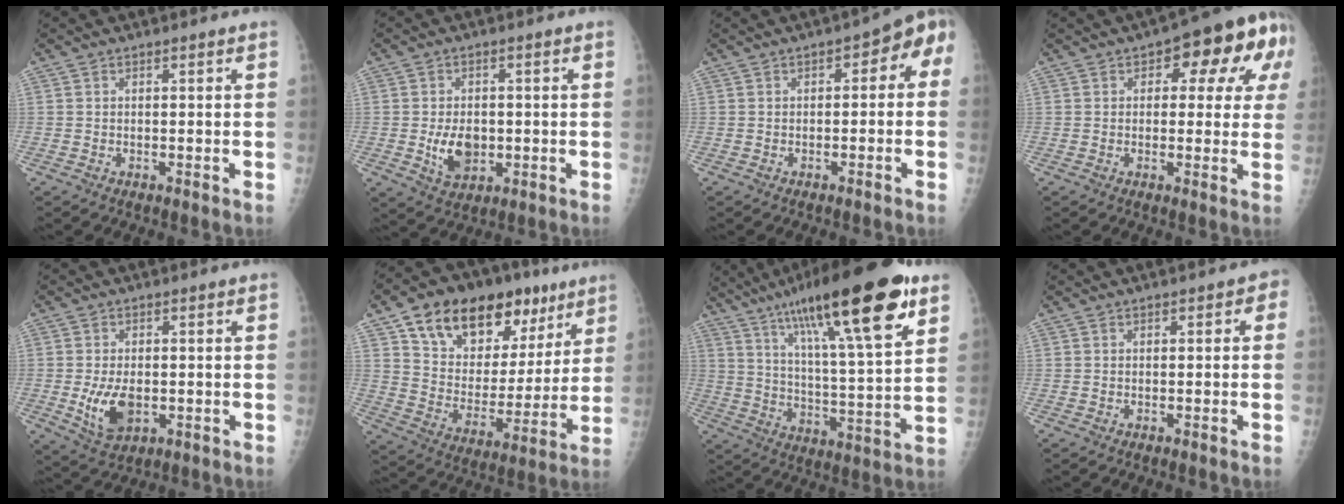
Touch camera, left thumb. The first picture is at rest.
{"total": 6.7, "force": [-0.9, 4.7, 4.7], "torque": [-0.064, -0.005, -0.007]}
{"total": 5.6, "force": [-0.7, 3.2, 4.5], "torque": [-0.027, 0.035, -0.021]}
{"total": 13.2, "force": [4.7, 6.5, 10.5], "torque": [-0.081, 0.012, 0.046]}
{"total": 7.2, "force": [-1.3, 4.3, 5.6], "torque": [-0.097, -0.012, -0.015]}
{"total": 24.6, "force": [13.5, 14.2, 14.8], "torque": [-0.190, -0.019, 0.226]}
{"total": 26.1, "force": [14.7, 5.3, 20.9], "torque": [-0.325, -0.034, 0.236]}
{"total": 1.7, "force": [-0.1, 1.2, 1.2], "torque": [0.003, 0.007, -0.010]}